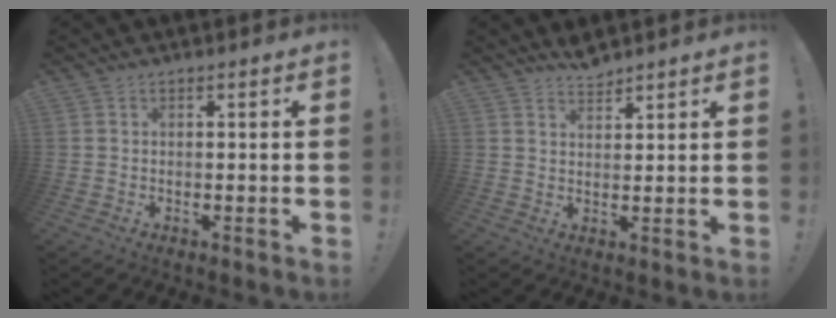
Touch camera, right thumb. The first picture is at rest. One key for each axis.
{"total": 3.6, "fx": 3.4, "fy": 1.1, "fz": 0.7, "tx": 0.002, "ty": -0.026, "tz": 0.060}